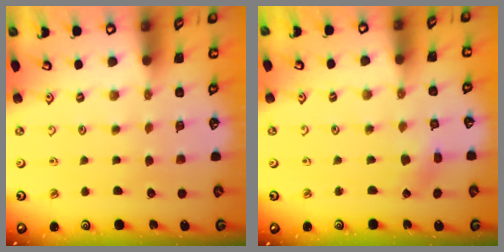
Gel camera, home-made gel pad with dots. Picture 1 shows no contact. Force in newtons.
{"total": 1.9, "press": 1.9, "slide": 0.3}